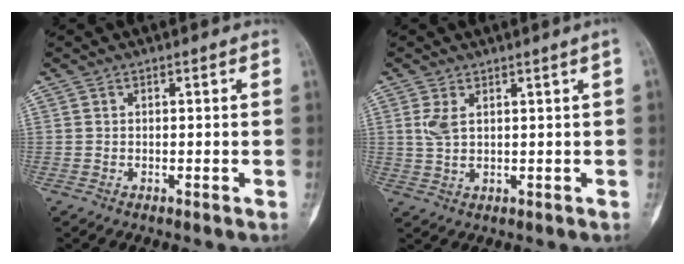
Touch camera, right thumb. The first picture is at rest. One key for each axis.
{"total": 4.2, "fx": 1.5, "fy": 0.7, "fz": 3.8, "tx": -0.080, "ty": -0.009, "tz": 0.038}